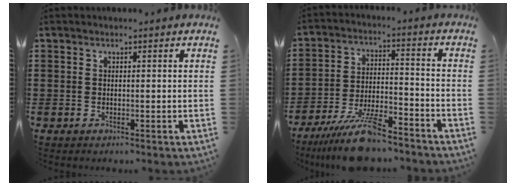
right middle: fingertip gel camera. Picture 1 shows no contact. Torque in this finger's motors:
{"motor_torque": [2.14, 0.00, 1.05, 0.21]}